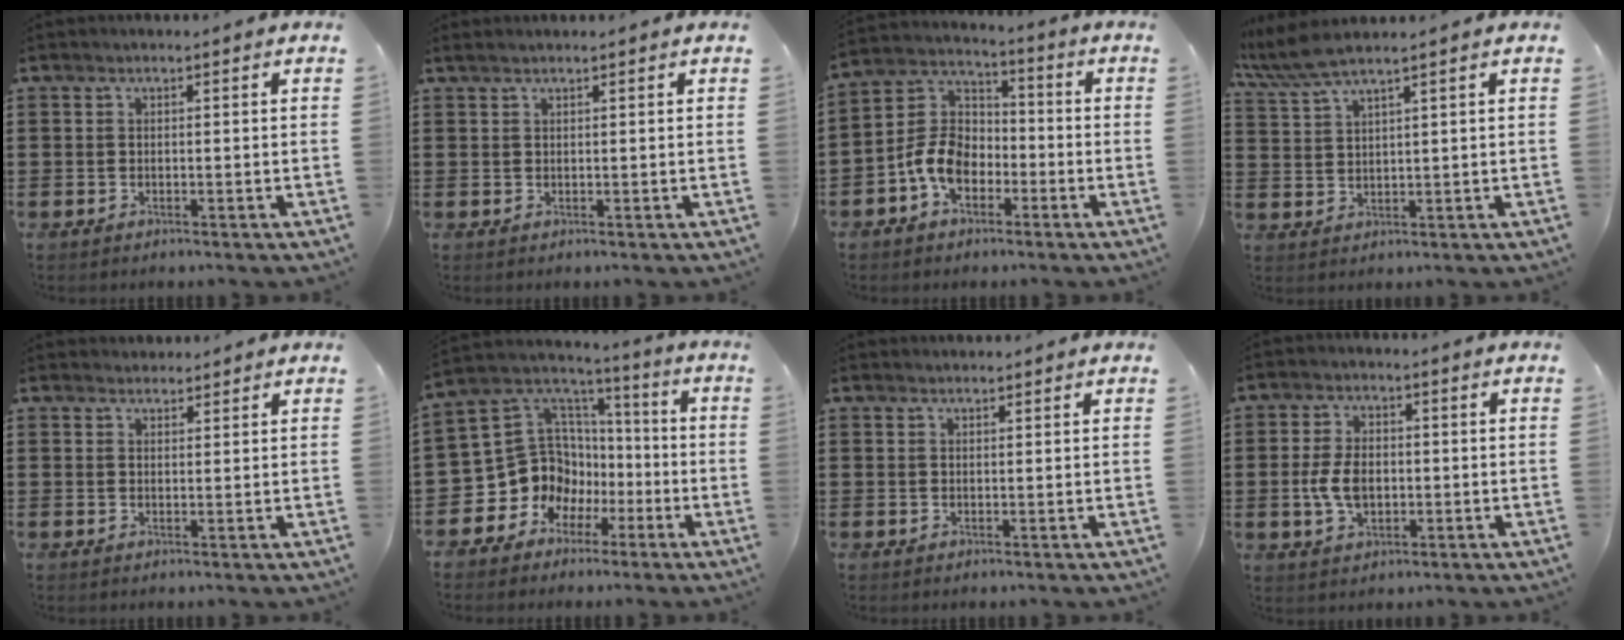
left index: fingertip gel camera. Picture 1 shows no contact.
{"total": 0.8, "force": [0.7, 0.0, 0.4], "torque": [-0.008, 0.002, 0.013]}
{"total": 7.9, "force": [-3.6, 5.4, 4.6], "torque": [-0.126, 0.008, -0.079]}
{"total": 4.5, "force": [3.7, 0.2, 2.6], "torque": [-0.070, -0.009, 0.064]}
{"total": 1.8, "force": [1.8, 0.5, -0.1], "torque": [-0.003, 0.002, 0.036]}
{"total": 11.4, "force": [-2.8, 10.7, 3.0], "torque": [-0.108, -0.019, -0.044]}
{"total": 0.9, "force": [0.9, 0.1, 0.0], "torque": [-0.002, 0.000, 0.018]}
{"total": 5.9, "force": [-0.4, 3.6, 4.6], "torque": [-0.108, 0.002, -0.013]}